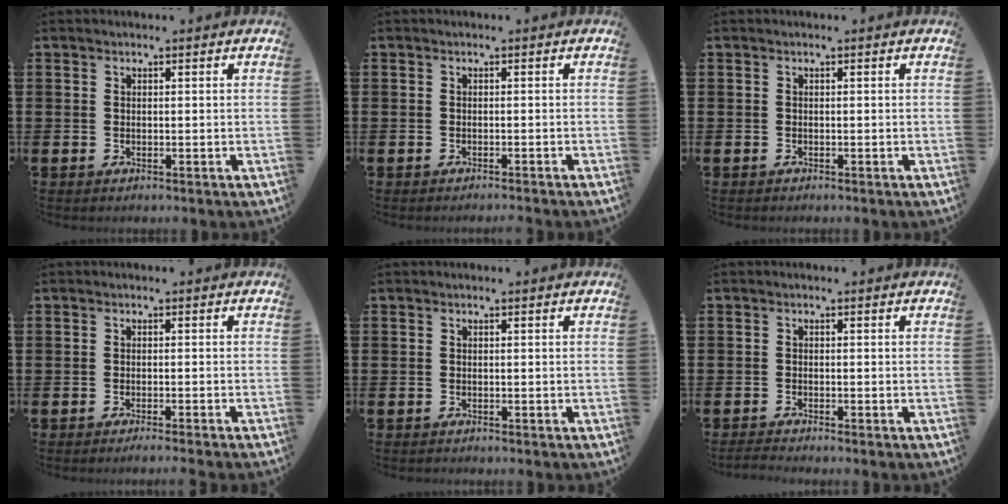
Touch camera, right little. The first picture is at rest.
{"total": 0.6, "force": [-0.6, -0.2, 0.1], "torque": [0.000, -0.001, -0.013]}
{"total": 0.0}
{"total": 0.9, "force": [-0.8, -0.2, 0.4], "torque": [-0.004, -0.002, -0.016]}
{"total": 0.0}
{"total": 0.9, "force": [-0.8, 0.0, 0.5], "torque": [-0.008, -0.001, -0.016]}